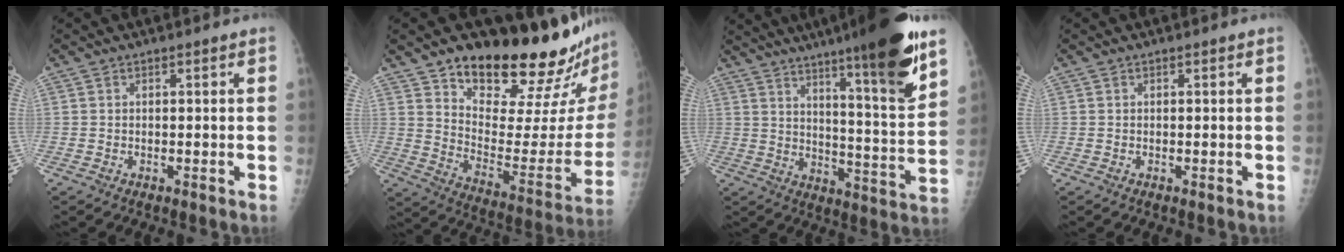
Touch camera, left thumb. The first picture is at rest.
{"total": 25.5, "force": [20.4, 7.1, 13.7], "torque": [-0.155, -0.141, 0.289]}
{"total": 21.3, "force": [14.0, 1.9, 15.9], "torque": [-0.215, -0.066, 0.210]}
{"total": 0.0}